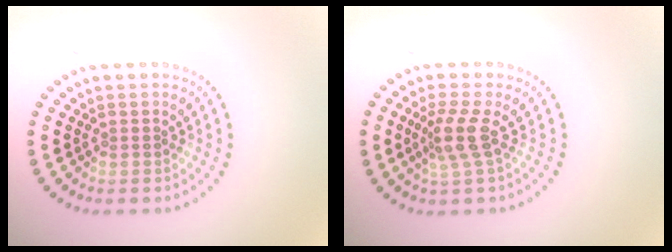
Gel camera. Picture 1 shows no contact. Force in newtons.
{"total": 2.7, "press": 2.0, "slide": 1.8}